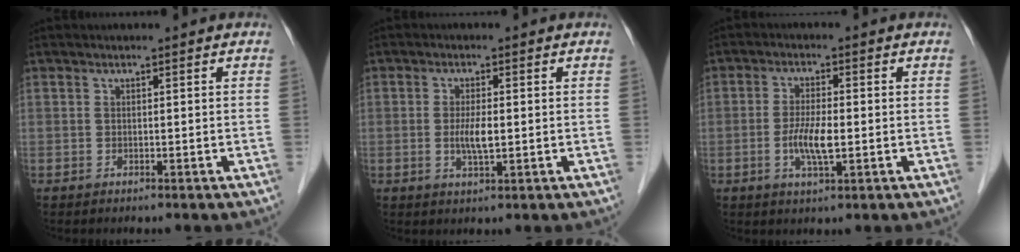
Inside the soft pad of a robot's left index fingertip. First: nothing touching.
{"total": 3.5, "force": [-0.5, 0.8, 3.4], "torque": [-0.070, -0.007, -0.008]}
{"total": 5.1, "force": [-1.2, 1.2, 4.8], "torque": [-0.100, -0.008, -0.023]}